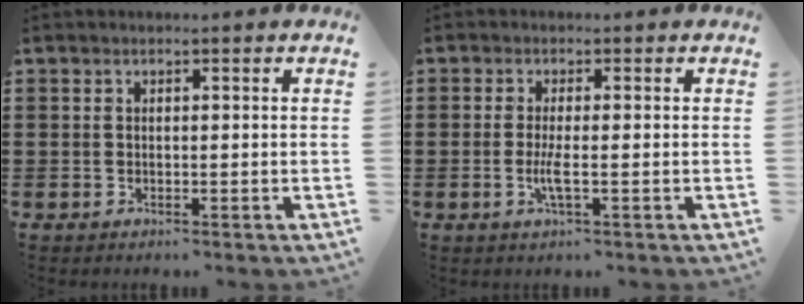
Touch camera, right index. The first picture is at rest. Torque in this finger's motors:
{"motor_torque": [2.14, 0.00, 0.07, 0.01]}